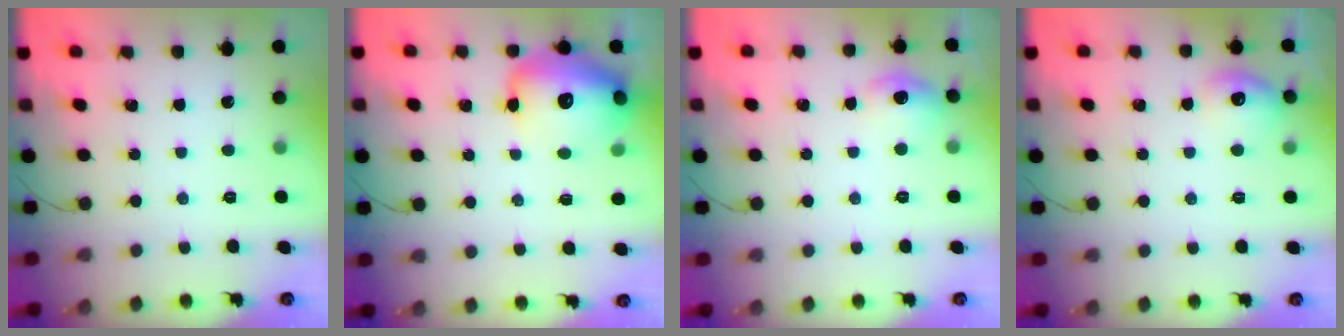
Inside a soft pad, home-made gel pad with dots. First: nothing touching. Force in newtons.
{"total": 18.3, "press": 18.1, "slide": 2.9}
{"total": 6.8, "press": 6.6, "slide": 1.7}
{"total": 9.5, "press": 9.4, "slide": 1.5}